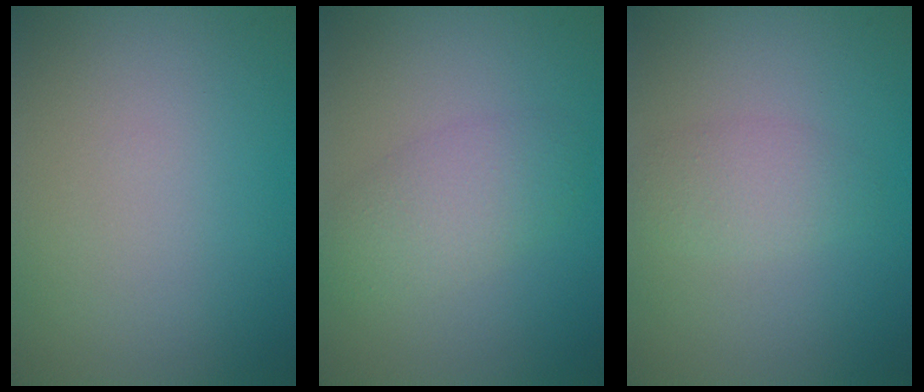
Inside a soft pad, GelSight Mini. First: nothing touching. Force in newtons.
{"total": 3.0, "press": 3.0, "slide": 0.2}
{"total": 2.0, "press": 2.0, "slide": 0.1}